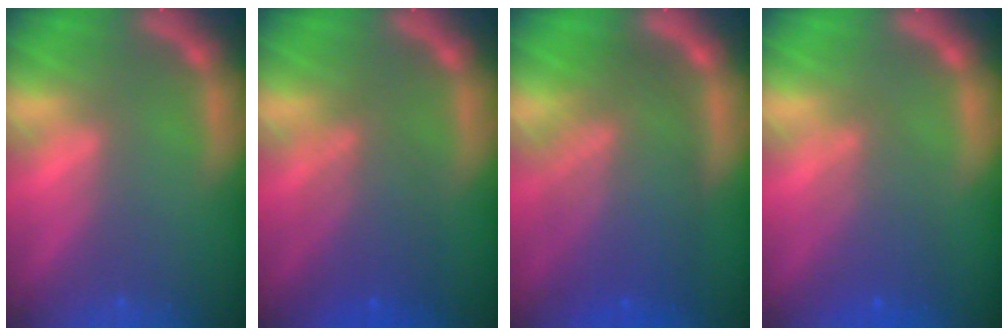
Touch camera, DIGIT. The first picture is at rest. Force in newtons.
{"total": 5.1}
{"total": 9.6}
{"total": 4.1}